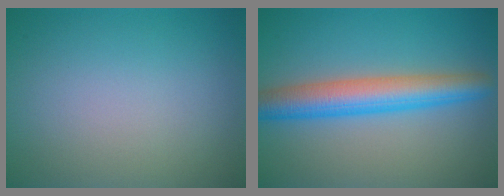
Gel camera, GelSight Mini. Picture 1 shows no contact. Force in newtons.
{"total": 5.9, "press": 5.9, "slide": 0.3}